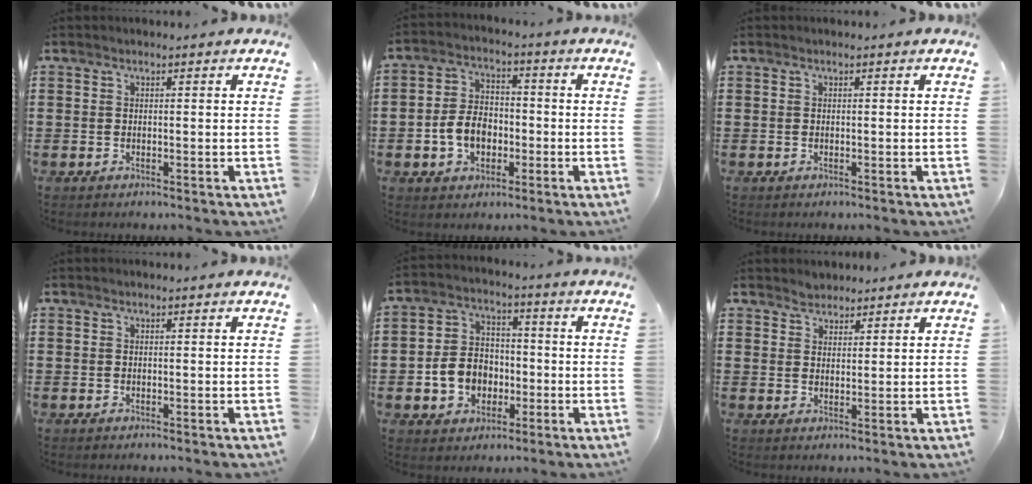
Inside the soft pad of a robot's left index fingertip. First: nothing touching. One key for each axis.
{"total": 6.5, "fx": -1.9, "fy": 4.6, "fz": 4.2, "tx": -0.099, "ty": 0.006, "tz": -0.040}
{"total": 0.0}
{"total": 0.0}
{"total": 7.3, "fx": -1.9, "fy": 6.2, "fz": 3.5, "tx": -0.079, "ty": 0.015, "tz": -0.038}
{"total": 2.0, "fx": 1.8, "fy": 0.8, "fz": -0.2, "tx": -0.002, "ty": 0.002, "tz": 0.037}